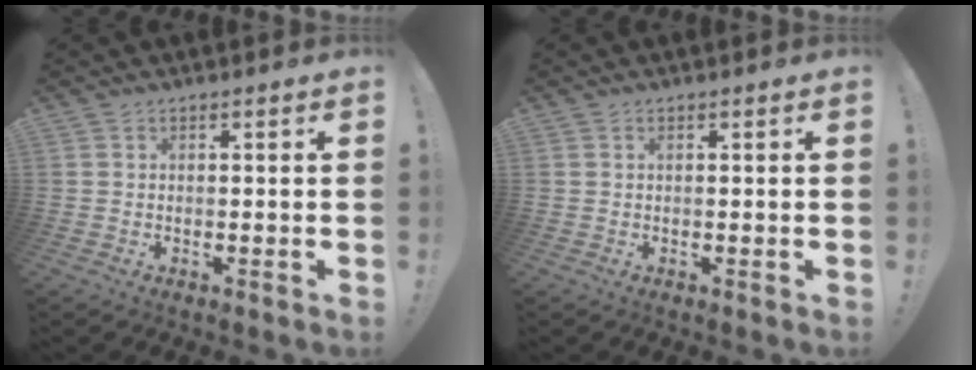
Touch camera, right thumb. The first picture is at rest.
{"total": 0.0}